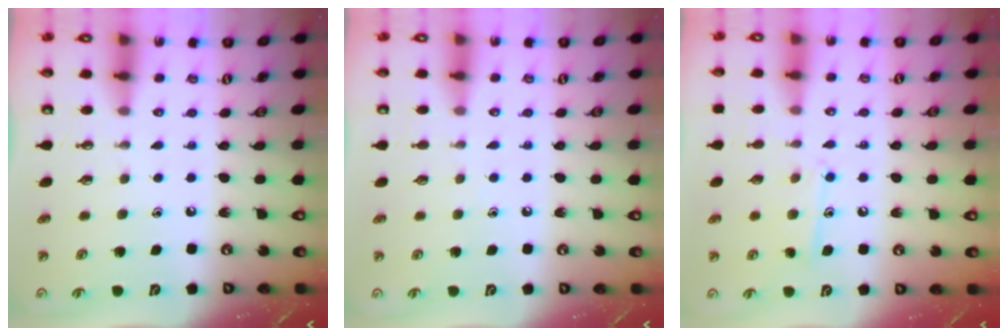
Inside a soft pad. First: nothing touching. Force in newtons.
{"total": 4.5, "press": 4.4, "slide": 0.6}
{"total": 9.6, "press": 9.6, "slide": 0.8}